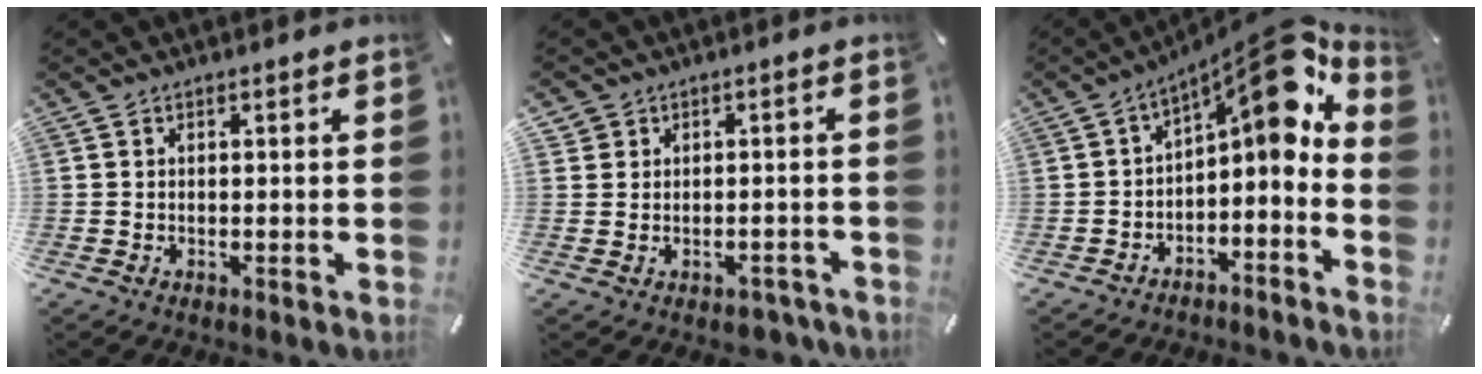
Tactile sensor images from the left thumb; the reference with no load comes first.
{"total": 3.6, "force": [-0.9, 3.4, 0.8], "torque": [-0.008, 0.011, -0.015]}
{"total": 12.1, "force": [6.1, 5.1, 9.1], "torque": [-0.120, -0.059, 0.097]}